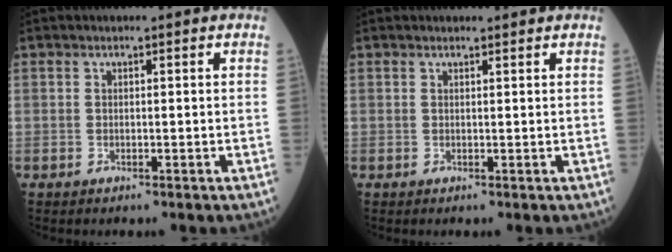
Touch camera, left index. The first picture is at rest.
{"total": 1.4, "force": [1.4, 0.2, 0.2], "torque": [-0.007, 0.004, 0.017]}